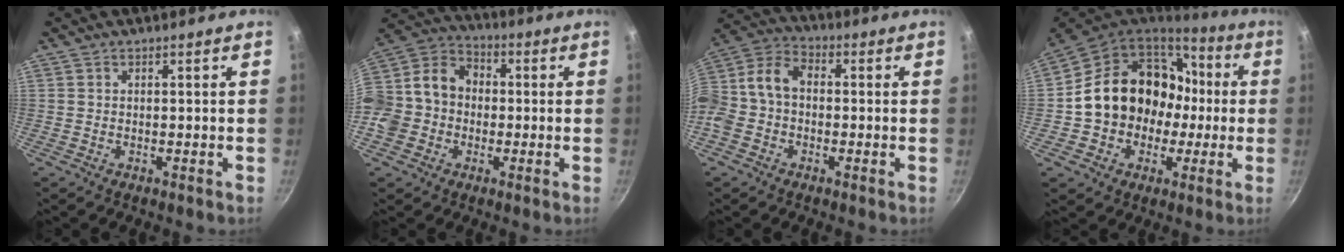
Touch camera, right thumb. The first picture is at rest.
{"total": 15.9, "force": [-2.6, 13.5, 8.0], "torque": [-0.127, 0.052, -0.065]}
{"total": 11.4, "force": [-1.4, 8.7, 7.3], "torque": [-0.133, 0.044, -0.050]}
{"total": 20.3, "force": [0.0, 16.7, 11.6], "torque": [-0.172, 0.057, 0.011]}